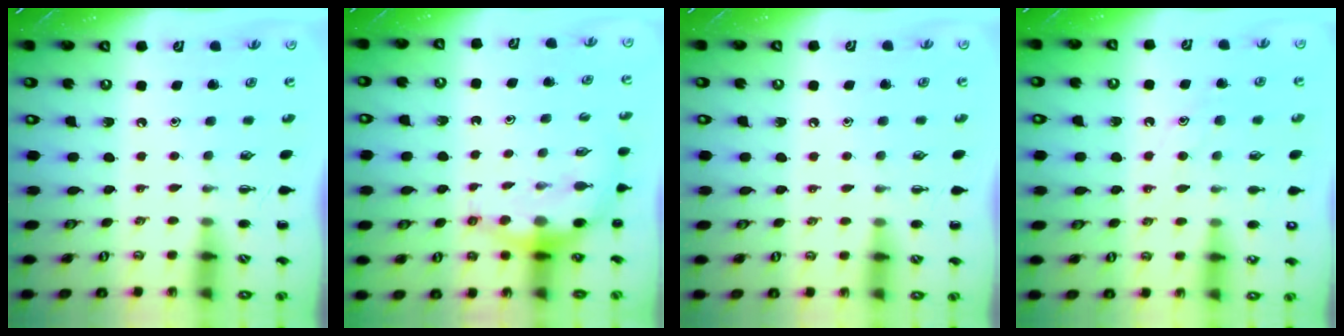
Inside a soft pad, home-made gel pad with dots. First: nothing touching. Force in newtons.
{"total": 7.3, "press": 7.2, "slide": 1.6}
{"total": 5.2, "press": 4.9, "slide": 1.6}
{"total": 9.5, "press": 9.5, "slide": 1.3}